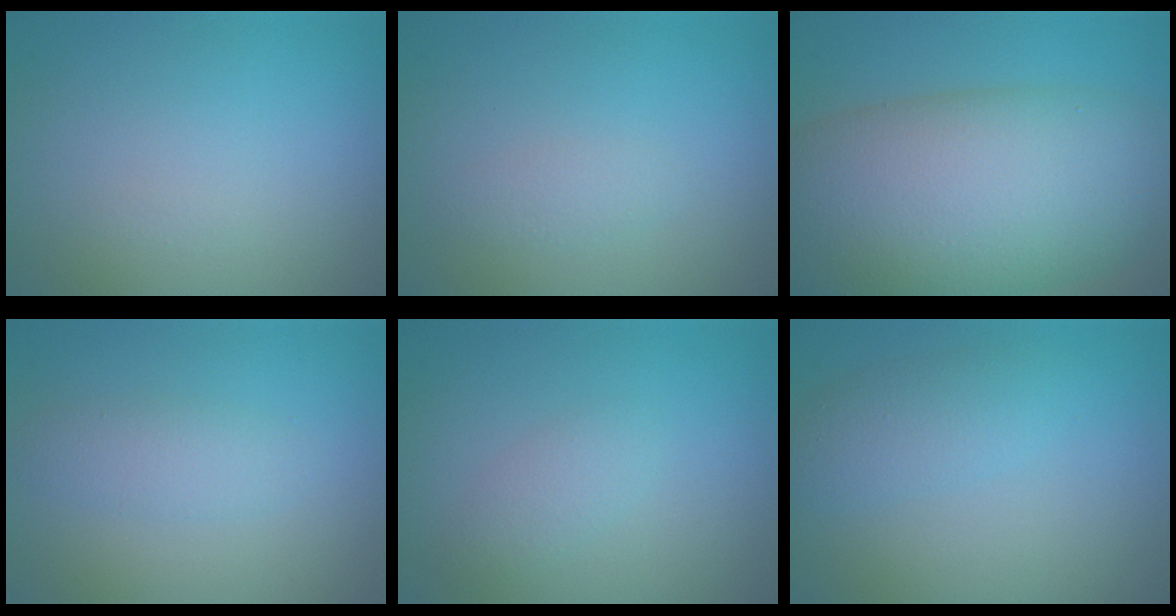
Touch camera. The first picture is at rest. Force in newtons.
{"total": 0.9, "press": 0.9, "slide": 0.0}
{"total": 14.3, "press": 14.3, "slide": 0.5}
{"total": 1.8, "press": 1.8, "slide": 0.1}
{"total": 1.3, "press": 1.3, "slide": 0.0}
{"total": 2.4, "press": 2.4, "slide": 0.1}